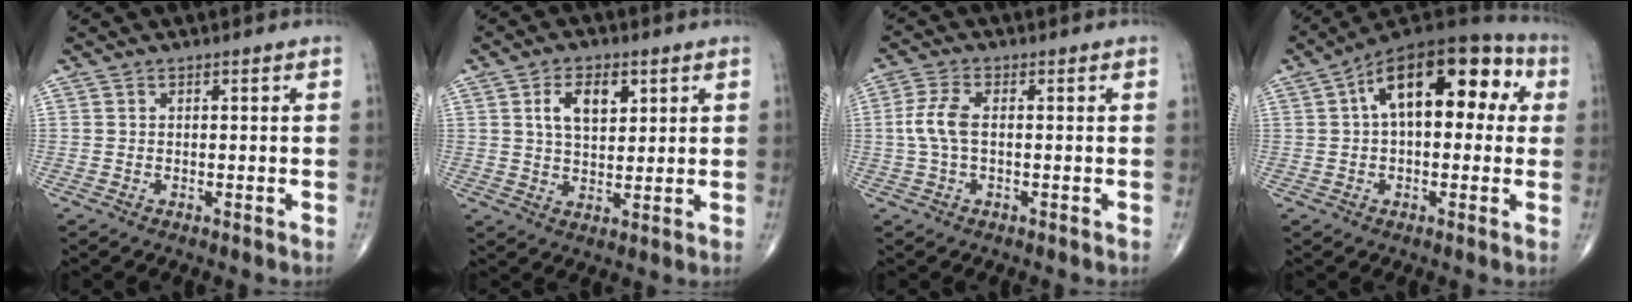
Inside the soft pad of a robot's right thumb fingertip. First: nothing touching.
{"total": 7.3, "force": [2.7, 4.1, 5.4], "torque": [-0.079, -0.009, 0.050]}
{"total": 5.1, "force": [0.0, 2.3, 4.5], "torque": [-0.118, 0.009, -0.004]}
{"total": 18.6, "force": [4.4, 9.5, 15.3], "torque": [-0.199, 0.039, 0.053]}